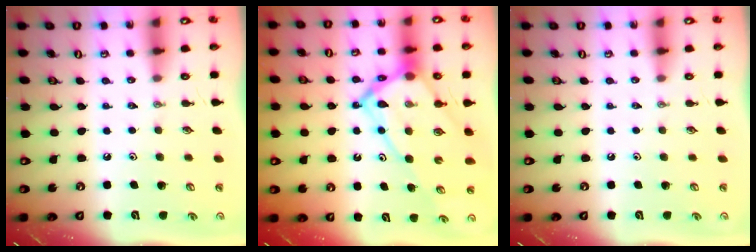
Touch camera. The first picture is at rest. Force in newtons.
{"total": 18.5, "press": 18.3, "slide": 2.1}
{"total": 0.0}